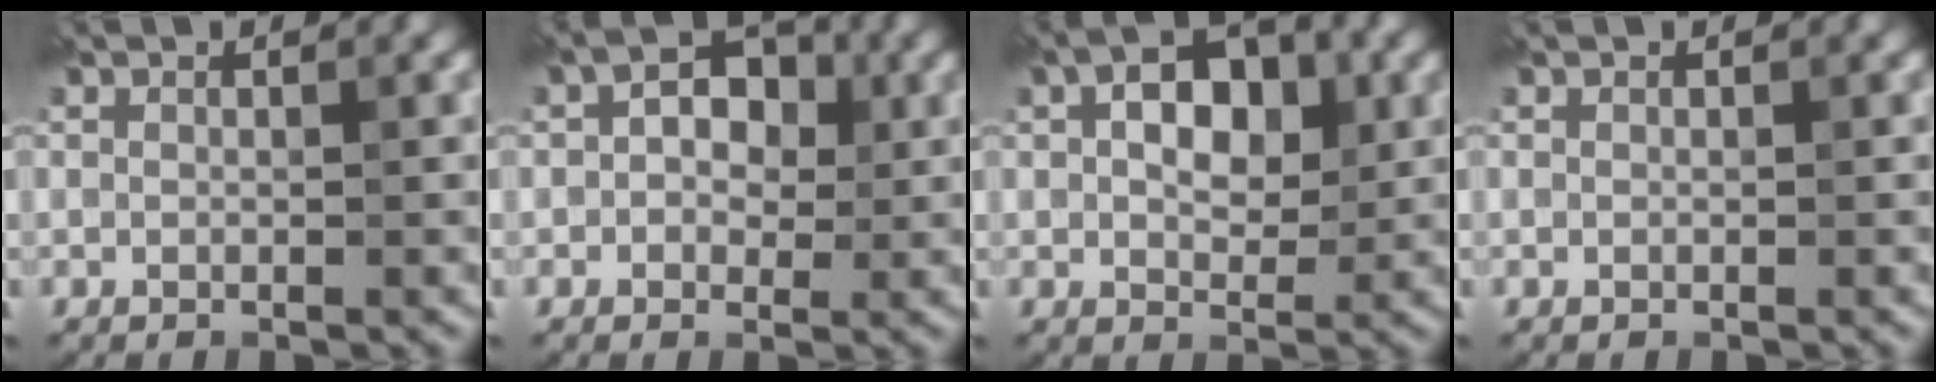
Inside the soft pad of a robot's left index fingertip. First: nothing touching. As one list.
[{"total": 4.1, "force": [0.5, 2.8, 2.9], "torque": [-0.031, 0.005, -0.006]}, {"total": 6.0, "force": [1.4, 3.7, 4.4], "torque": [-0.066, 0.010, 0.010]}, {"total": 0.0}]